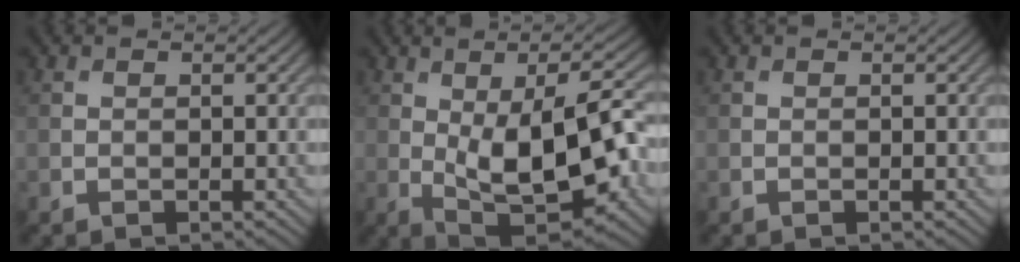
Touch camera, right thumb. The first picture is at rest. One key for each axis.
{"total": 14.3, "fx": -1.3, "fy": 6.1, "fz": 12.9, "tx": -0.206, "ty": -0.002, "tz": -0.010}
{"total": 0.0}